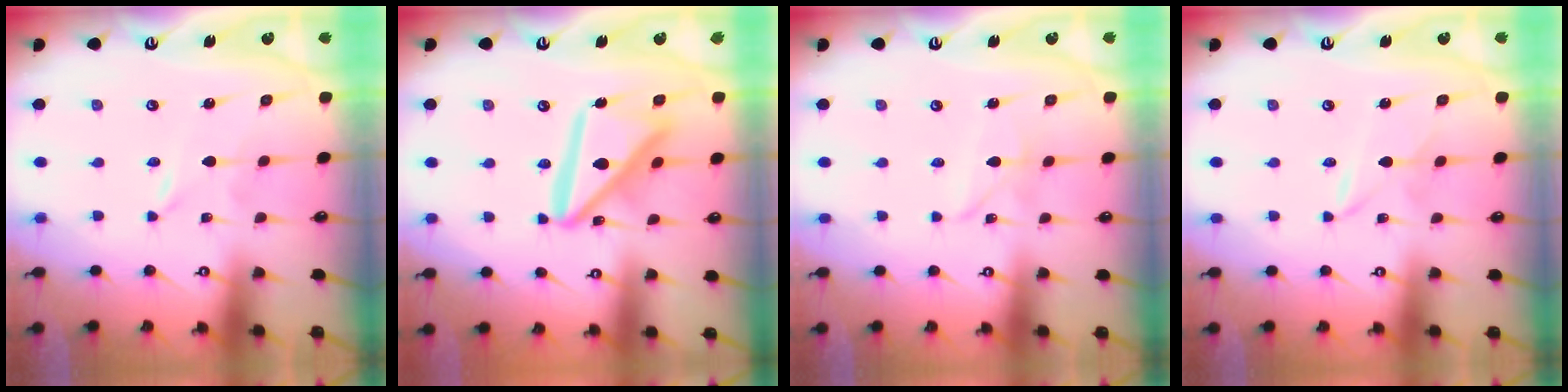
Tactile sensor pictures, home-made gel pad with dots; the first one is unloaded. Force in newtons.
{"total": 15.1, "press": 15.0, "slide": 1.6}
{"total": 3.7, "press": 3.7, "slide": 0.1}
{"total": 2.5, "press": 2.4, "slide": 0.4}